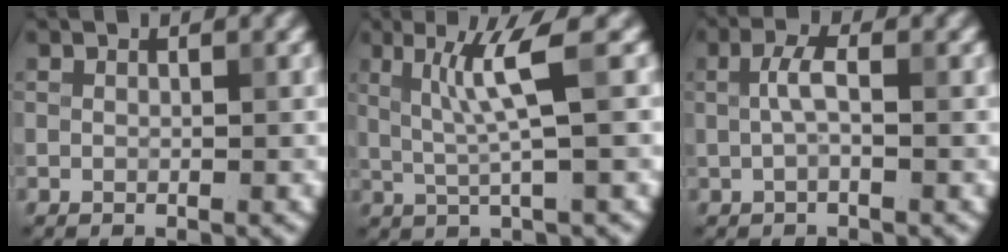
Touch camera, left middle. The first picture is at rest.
{"total": 4.1, "force": [0.9, 0.1, 4.0], "torque": [-0.083, 0.001, 0.021]}
{"total": 1.9, "force": [0.1, 0.5, 1.8], "torque": [-0.040, 0.006, -0.002]}